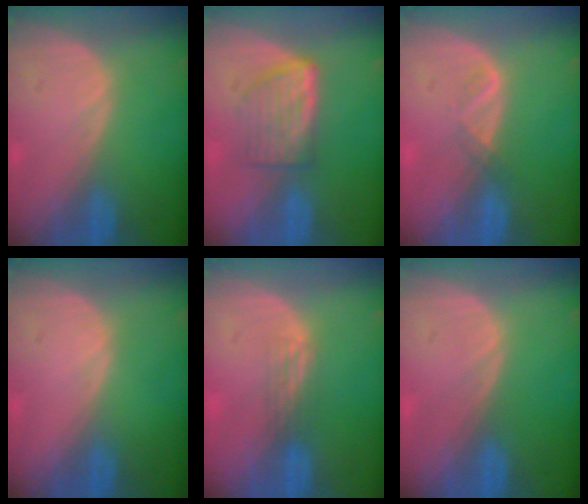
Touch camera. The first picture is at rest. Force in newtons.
{"total": 6.1, "press": 5.4, "slide": 2.7}
{"total": 1.6, "press": 1.5, "slide": 0.7}
{"total": 0.0}
{"total": 2.1, "press": 1.6, "slide": 1.3}
{"total": 0.0}